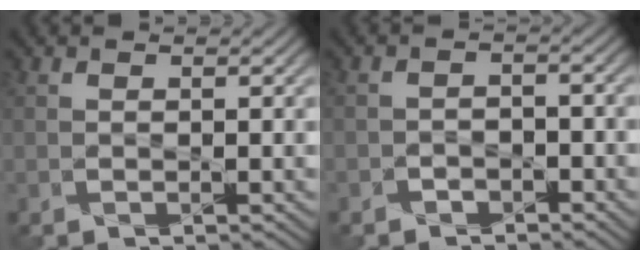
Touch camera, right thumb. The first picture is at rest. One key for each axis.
{"total": 2.2, "fx": -1.7, "fy": 1.3, "fz": 0.4, "tx": -0.003, "ty": 0.002, "tz": -0.033}